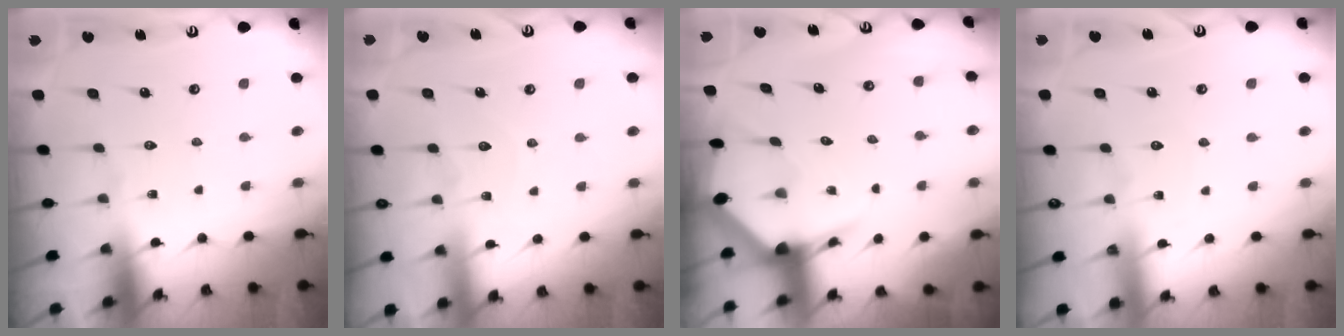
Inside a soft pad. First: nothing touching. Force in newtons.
{"total": 6.5, "press": 6.5, "slide": 0.7}
{"total": 4.6, "press": 4.6, "slide": 0.4}
{"total": 2.6, "press": 2.6, "slide": 0.4}